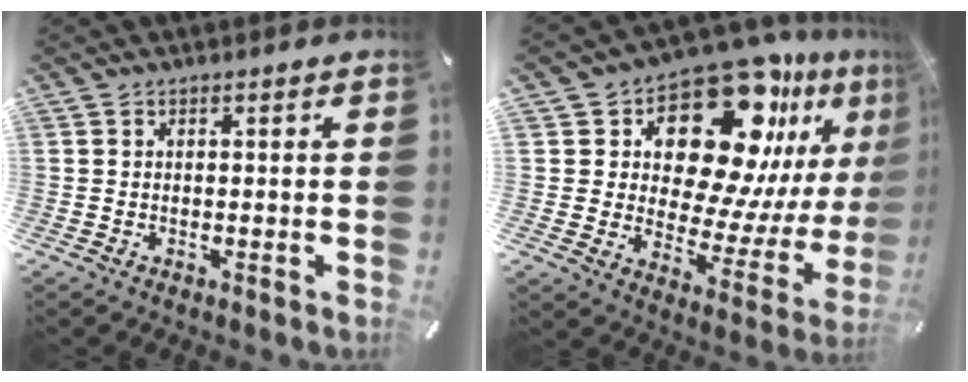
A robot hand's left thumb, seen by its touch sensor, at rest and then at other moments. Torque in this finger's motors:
{"motor_torque": [2.53, 2.48, 2.07, -0.70, 0.17]}